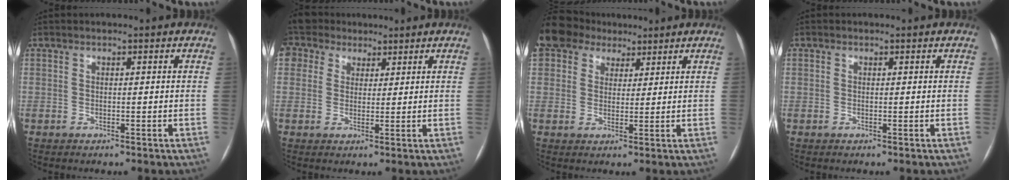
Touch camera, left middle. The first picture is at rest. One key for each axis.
{"total": 6.1, "fx": 4.1, "fy": 4.4, "fz": 0.9, "tx": -0.027, "ty": 0.033, "tz": 0.079}
{"total": 12.2, "fx": 8.1, "fy": 8.2, "fz": 3.9, "tx": -0.110, "ty": 0.054, "tz": 0.151}
{"total": 0.0}